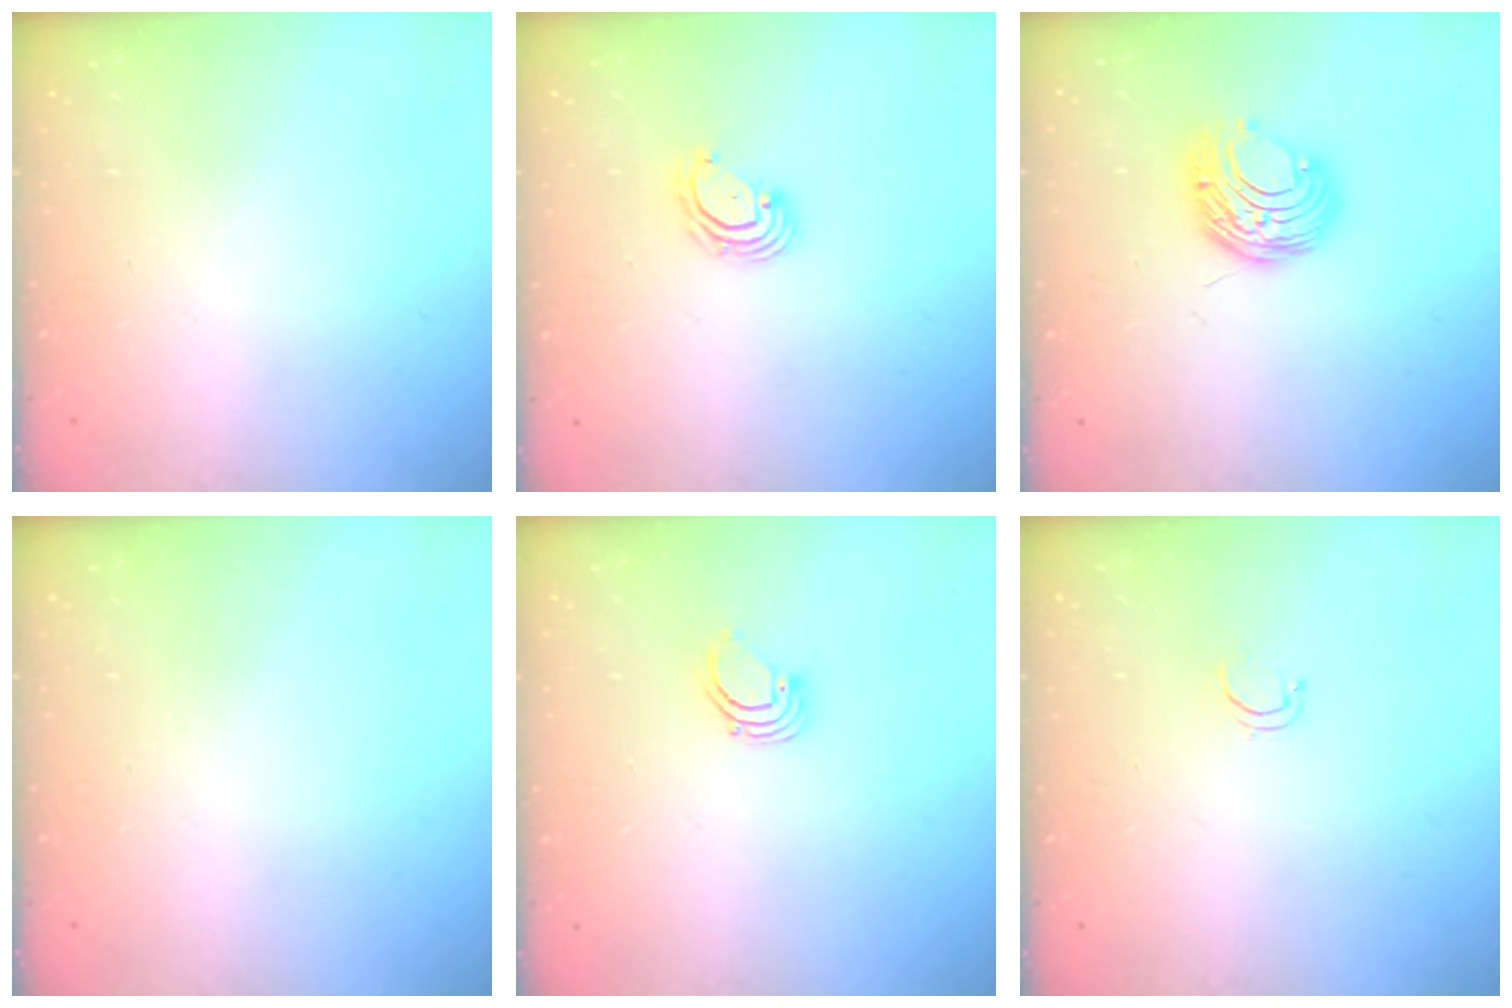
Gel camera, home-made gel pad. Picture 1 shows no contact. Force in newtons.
{"total": 3.4, "press": 3.4, "slide": 0.0}
{"total": 9.5, "press": 9.4, "slide": 0.9}
{"total": 0.0}
{"total": 2.2, "press": 2.2, "slide": 0.2}
{"total": 2.6, "press": 2.5, "slide": 0.4}